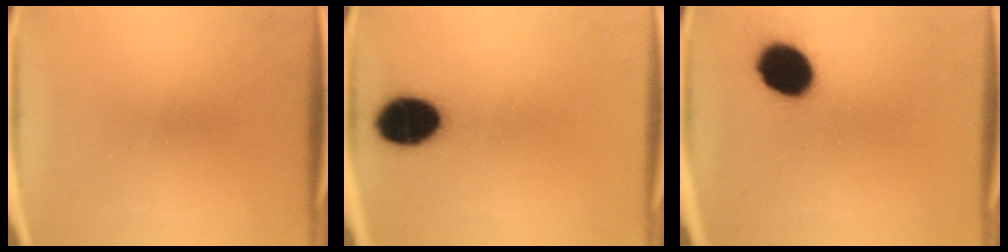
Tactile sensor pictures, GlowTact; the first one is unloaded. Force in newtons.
{"total": 11.5}
{"total": 11.7}